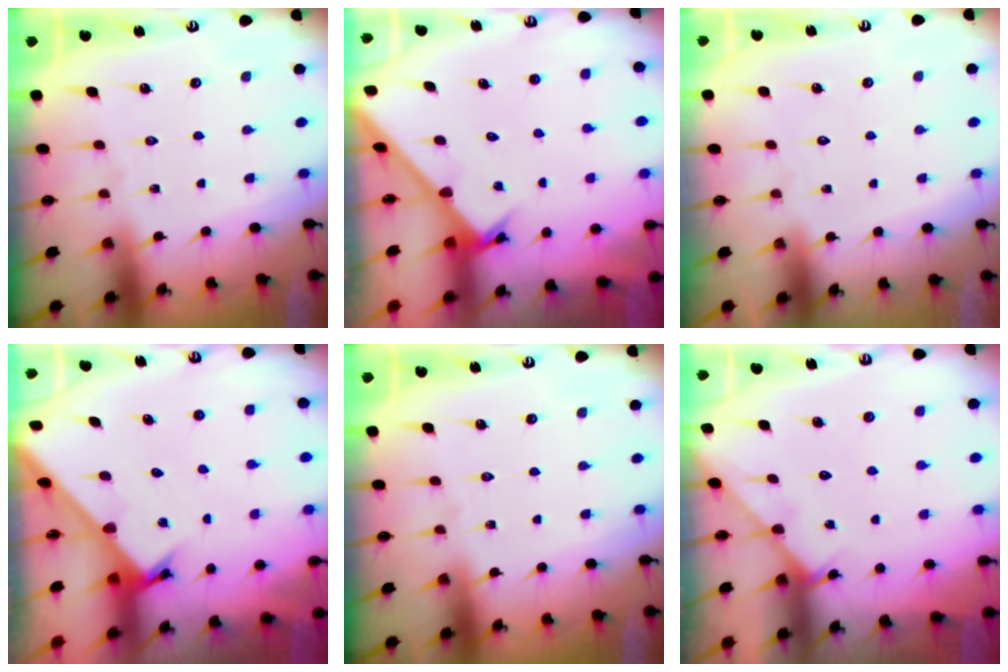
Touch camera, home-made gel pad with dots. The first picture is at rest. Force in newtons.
{"total": 2.8, "press": 2.7, "slide": 0.3}
{"total": 1.7, "press": 1.7, "slide": 0.1}
{"total": 2.3, "press": 2.3, "slide": 0.2}
{"total": 0.0}
{"total": 2.7, "press": 2.7, "slide": 0.3}